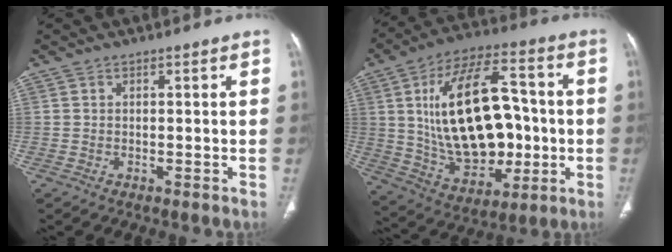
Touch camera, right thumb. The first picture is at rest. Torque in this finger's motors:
{"motor_torque": [2.39, 2.62, 2.64, -0.13, 0.61]}